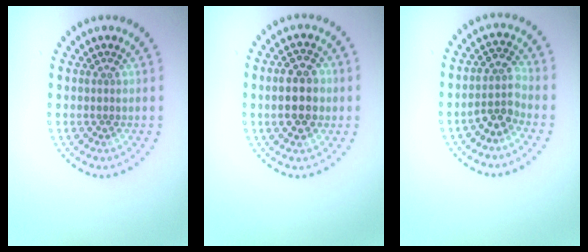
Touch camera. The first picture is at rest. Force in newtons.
{"total": 4.6, "press": 4.6, "slide": 0.3}
{"total": 2.6, "press": 2.1, "slide": 1.6}